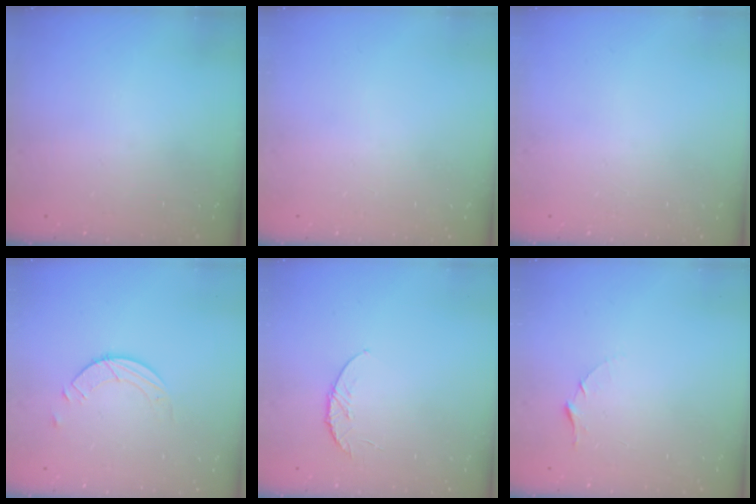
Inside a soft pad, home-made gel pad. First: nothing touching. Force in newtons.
{"total": 0.0}
{"total": 0.0}
{"total": 3.7, "press": 3.7, "slide": 0.4}
{"total": 5.7, "press": 5.7, "slide": 0.7}
{"total": 5.4, "press": 5.4, "slide": 0.5}